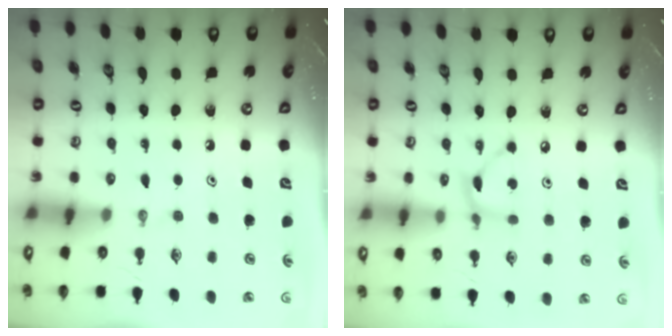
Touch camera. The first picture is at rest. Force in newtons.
{"total": 6.3, "press": 6.3, "slide": 0.2}